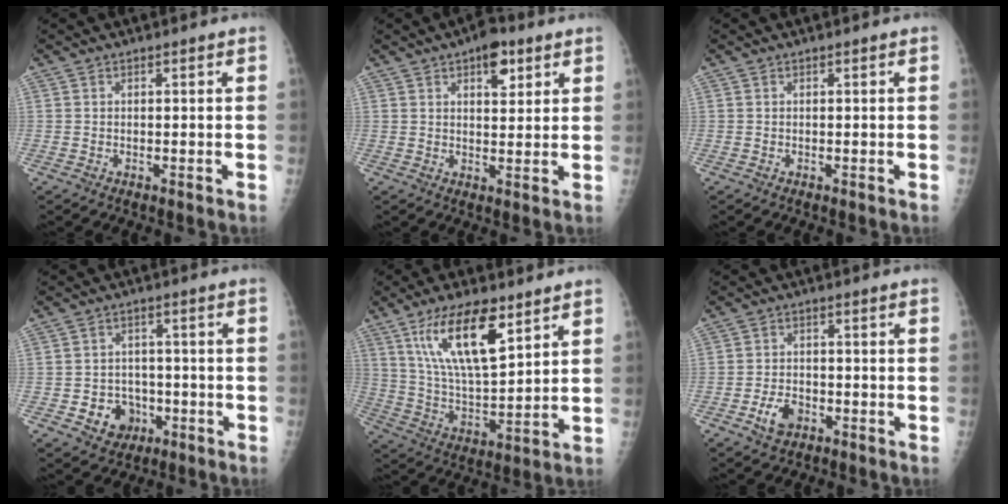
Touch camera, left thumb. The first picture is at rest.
{"total": 6.3, "force": [3.4, 3.0, 4.4], "torque": [-0.042, -0.013, 0.043]}
{"total": 0.0}
{"total": 6.9, "force": [-2.5, 5.9, 2.6], "torque": [-0.011, 0.020, -0.031]}
{"total": 16.1, "force": [8.7, 5.5, 12.3], "torque": [-0.202, -0.042, 0.167]}
{"total": 4.7, "force": [-2.3, 3.1, 2.8], "torque": [-0.043, 0.015, -0.039]}